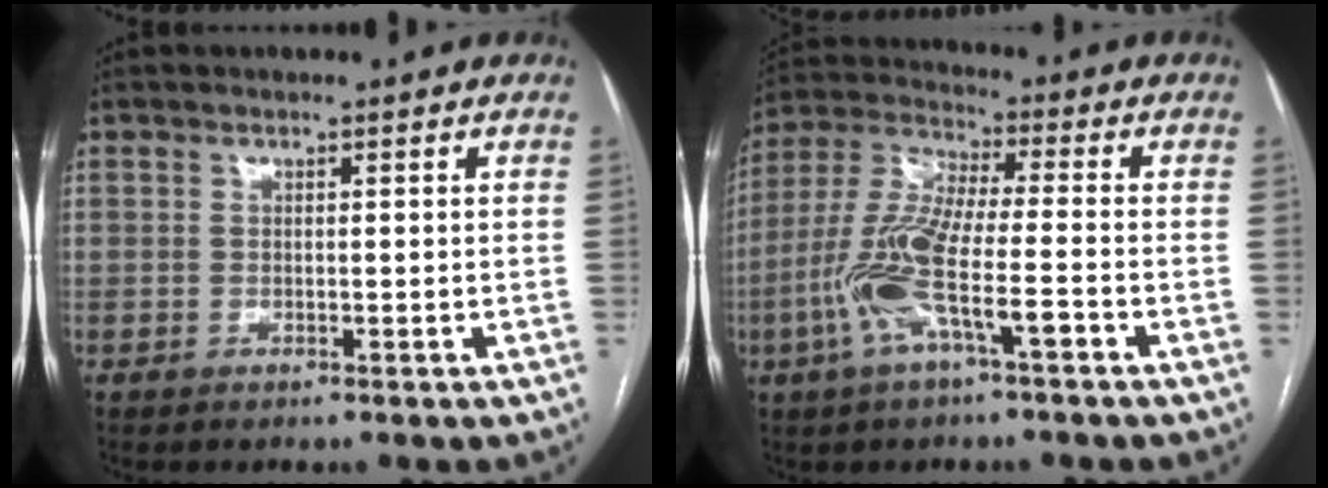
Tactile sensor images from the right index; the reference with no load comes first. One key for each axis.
{"total": 12.0, "fx": -4.3, "fy": 1.9, "fz": 11.0, "tx": -0.239, "ty": 0.004, "tz": -0.084}